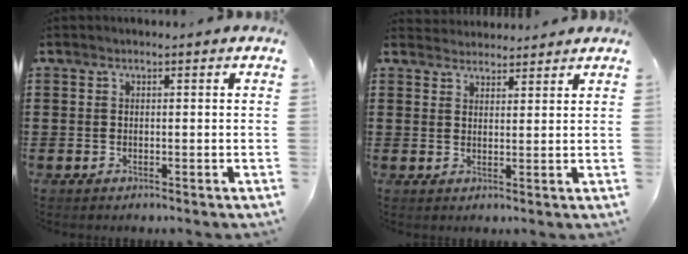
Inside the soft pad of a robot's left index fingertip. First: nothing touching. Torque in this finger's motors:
{"motor_torque": [1.09, -1.05, 0.05, 0.01]}